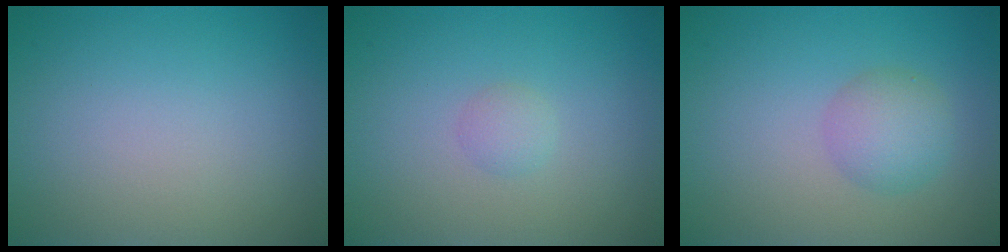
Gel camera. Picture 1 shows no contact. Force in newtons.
{"total": 1.0, "press": 1.0, "slide": 0.1}
{"total": 2.9, "press": 2.9, "slide": 0.1}